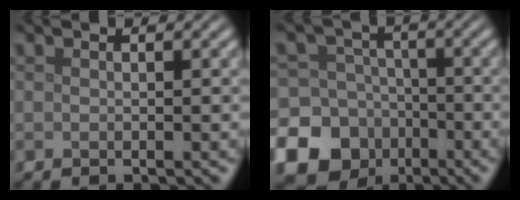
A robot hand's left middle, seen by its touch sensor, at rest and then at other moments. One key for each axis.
{"total": 16.4, "fx": -6.9, "fy": 14.5, "fz": 3.1, "tx": -0.107, "ty": -0.053, "tz": -0.131}